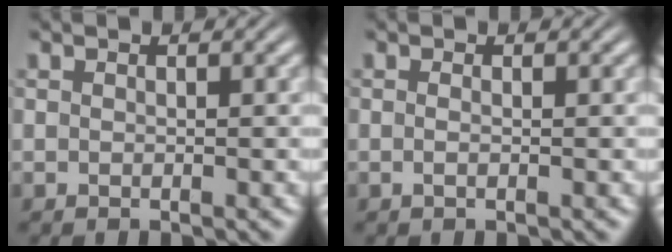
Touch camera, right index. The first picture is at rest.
{"total": 0.7, "force": [-0.5, -0.1, 0.5], "torque": [-0.013, -0.009, -0.006]}